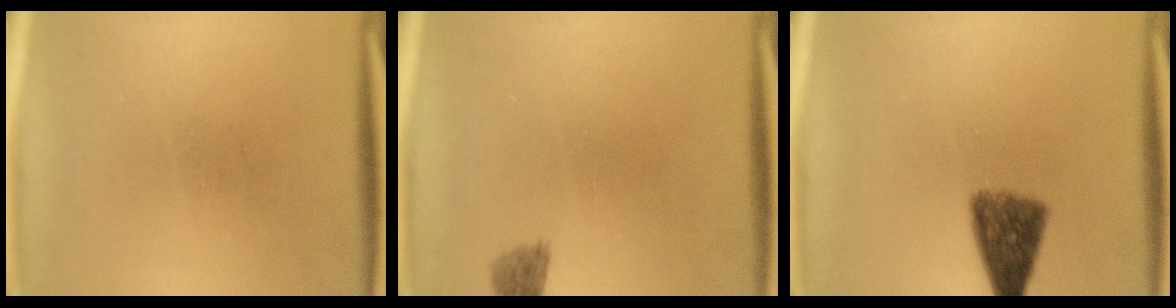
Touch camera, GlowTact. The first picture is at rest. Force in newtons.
{"total": 1.9}
{"total": 7.3}